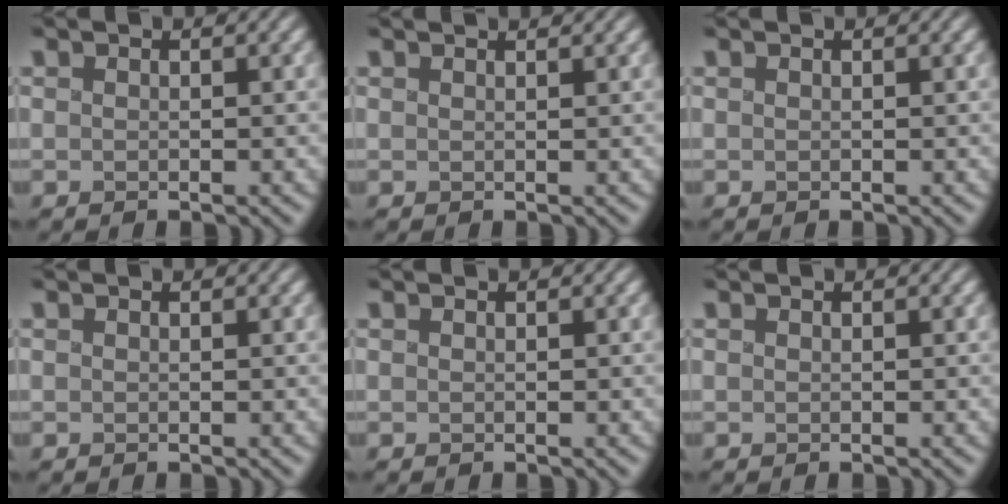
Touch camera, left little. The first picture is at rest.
{"total": 0.9, "force": [0.9, 0.0, 0.2], "torque": [-0.001, 0.003, 0.013]}
{"total": 0.0}
{"total": 0.0}
{"total": 0.0}
{"total": 0.0}